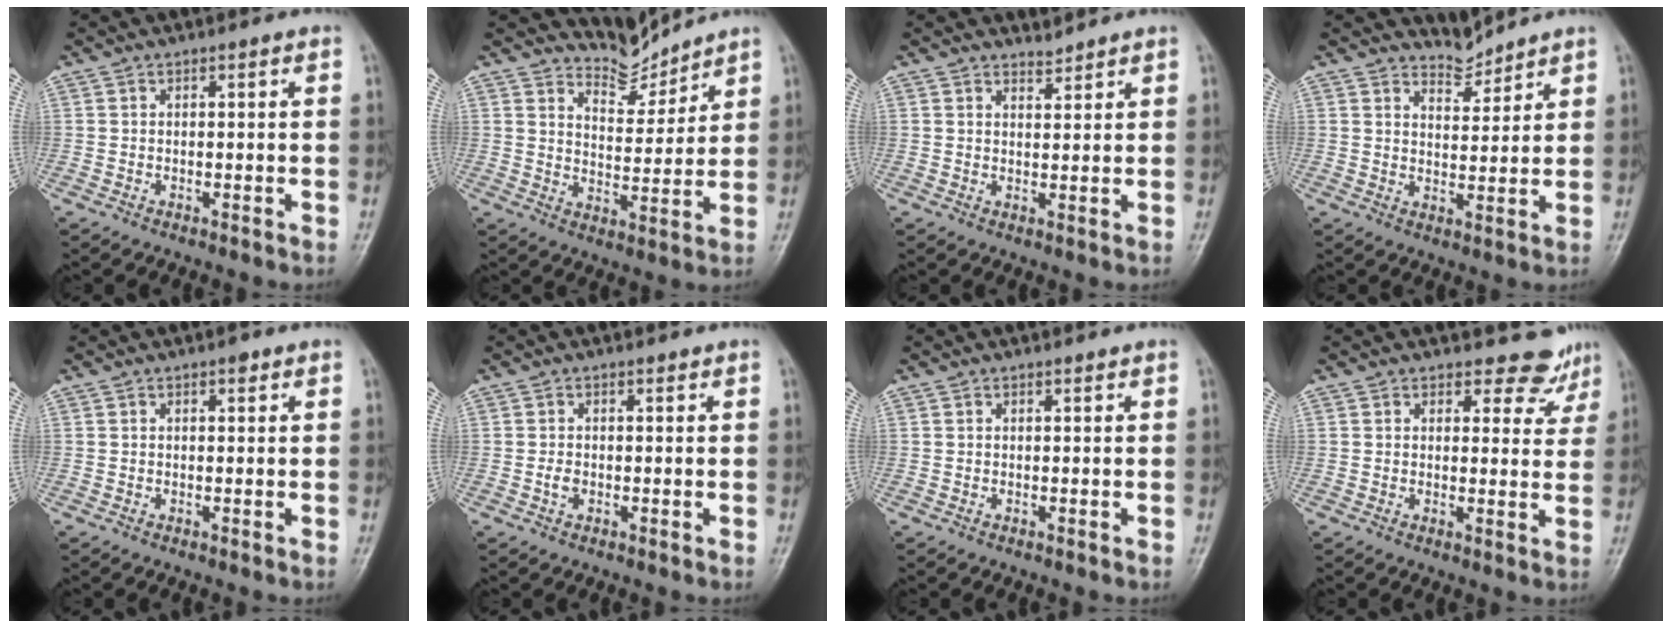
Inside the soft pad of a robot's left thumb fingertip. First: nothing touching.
{"total": 6.2, "force": [6.1, 1.3, -0.6], "torque": [0.030, -0.061, 0.117]}
{"total": 1.8, "force": [1.8, 0.2, -0.2], "torque": [0.013, -0.019, 0.029]}
{"total": 3.9, "force": [3.8, 0.6, -0.6], "torque": [0.027, -0.038, 0.070]}
{"total": 1.0, "force": [0.5, 0.5, 0.6], "torque": [-0.005, 0.000, 0.005]}
{"total": 1.3, "force": [-0.1, 0.9, 0.9], "torque": [-0.014, 0.000, -0.002]}
{"total": 0.0}
{"total": 5.8, "force": [5.1, 2.8, 0.2], "torque": [0.030, -0.037, 0.049]}